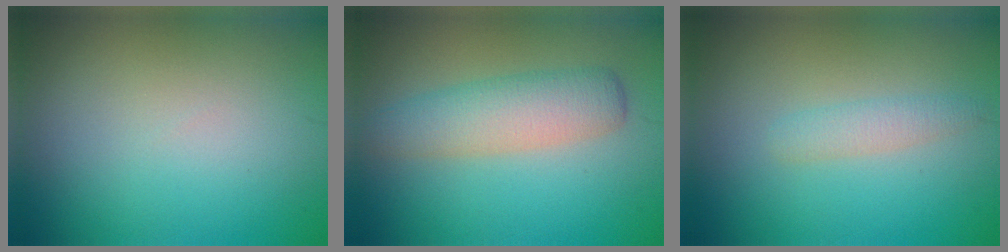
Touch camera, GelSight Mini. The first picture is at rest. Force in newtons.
{"total": 4.2, "press": 4.2, "slide": 0.1}
{"total": 1.6, "press": 1.6, "slide": 0.1}